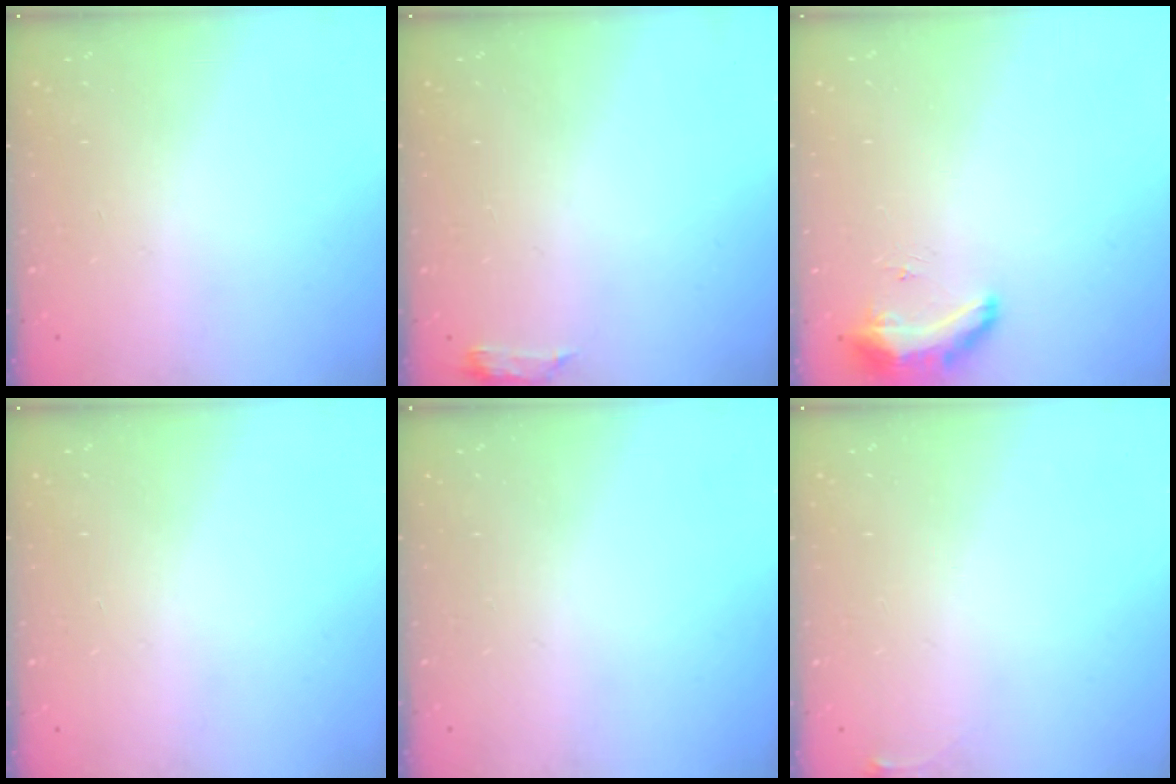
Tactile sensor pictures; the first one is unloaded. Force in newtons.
{"total": 5.1, "press": 5.0, "slide": 0.9}
{"total": 9.2, "press": 8.9, "slide": 2.4}
{"total": 0.0}
{"total": 0.0}
{"total": 3.6, "press": 3.6, "slide": 0.5}